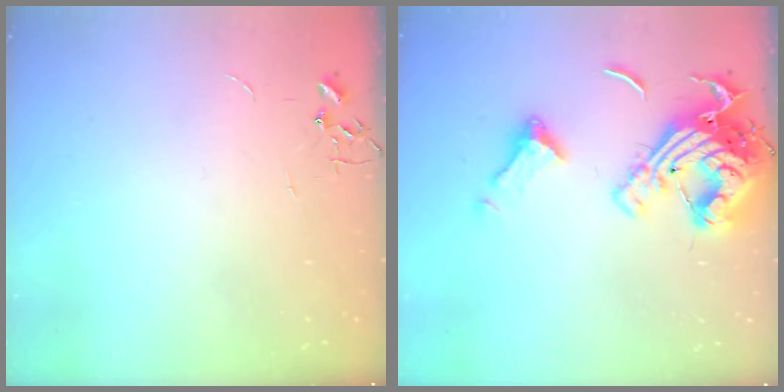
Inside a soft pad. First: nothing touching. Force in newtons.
{"total": 18.8, "press": 18.7, "slide": 2.0}